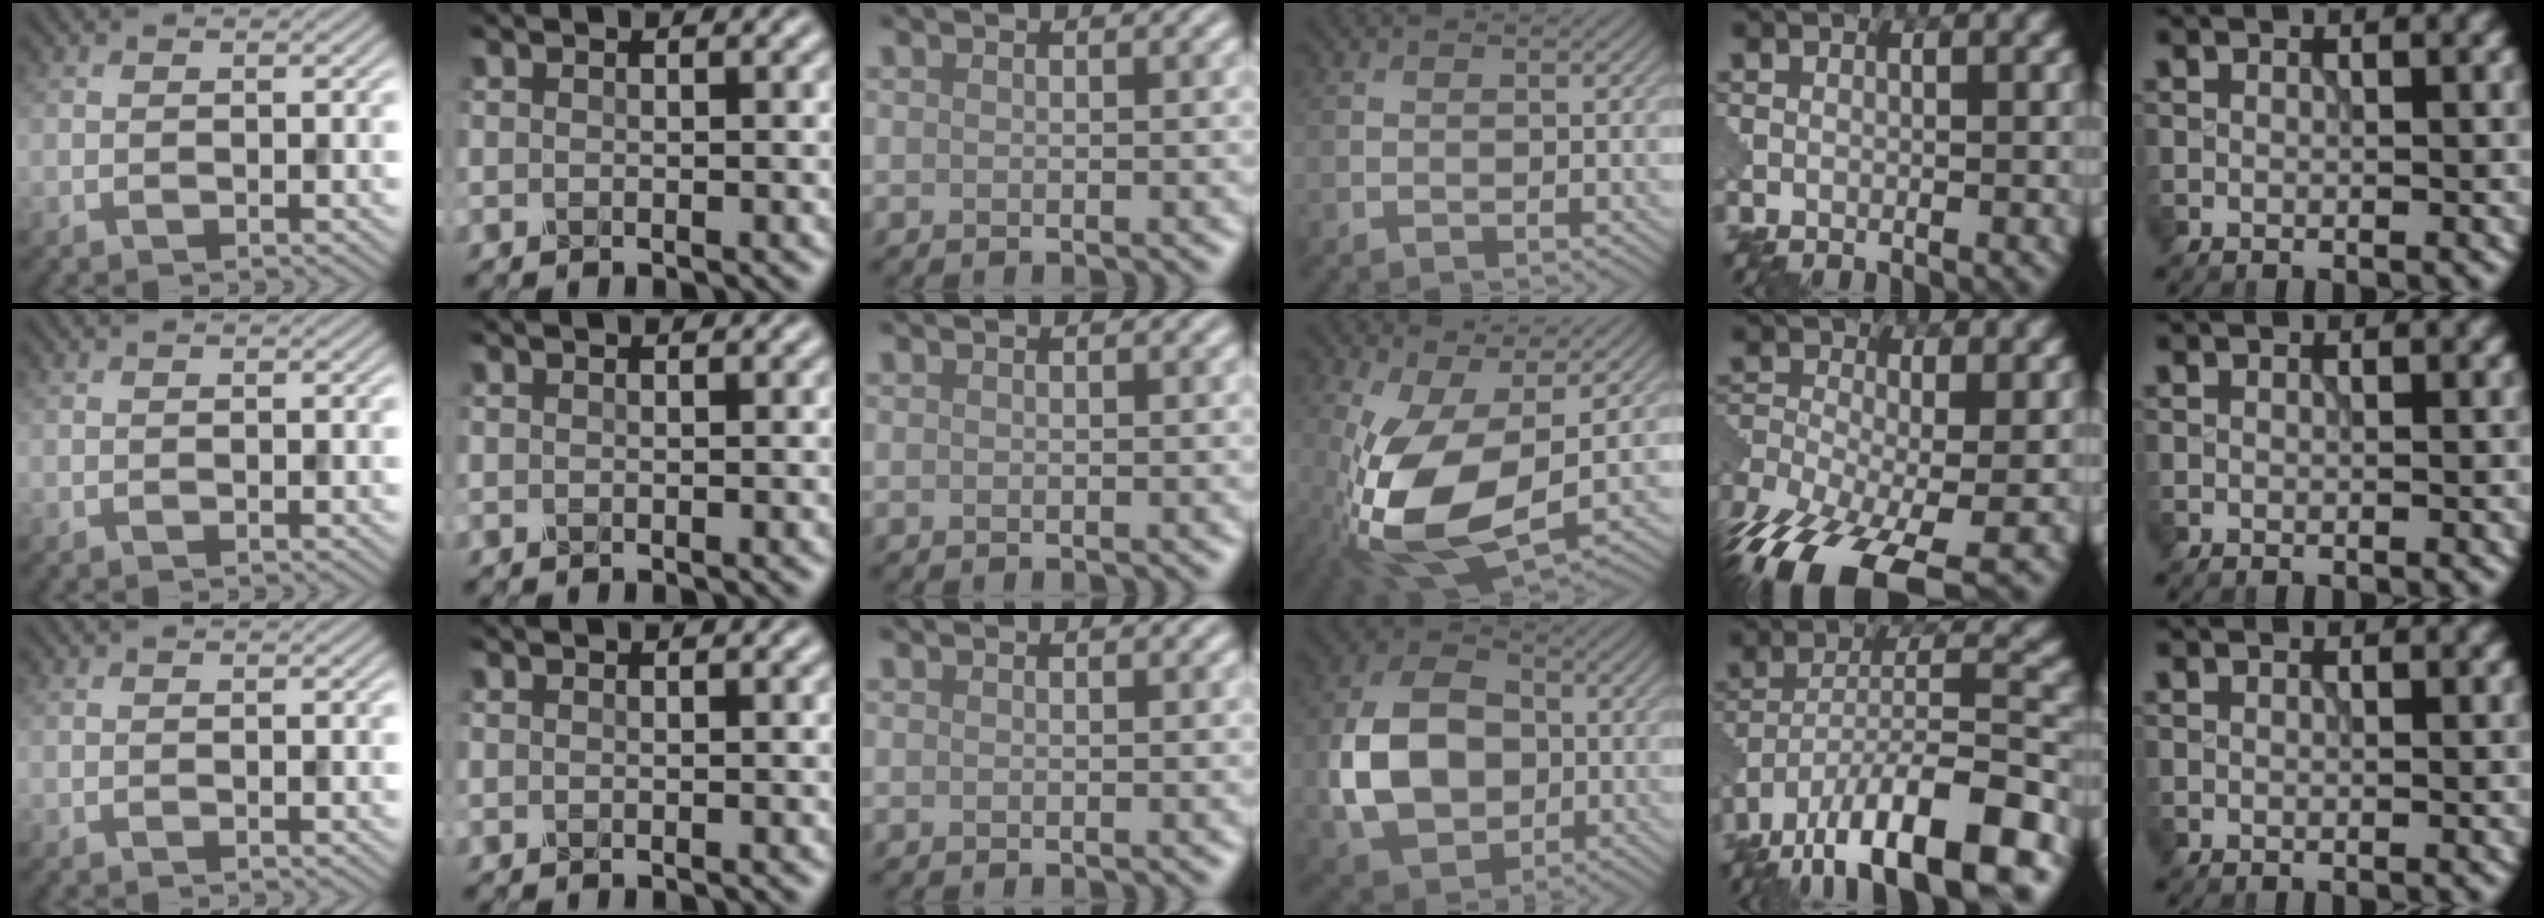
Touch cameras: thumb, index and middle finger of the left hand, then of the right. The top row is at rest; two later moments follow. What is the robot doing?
{"motion": "wrap", "object": "tissue paper"}